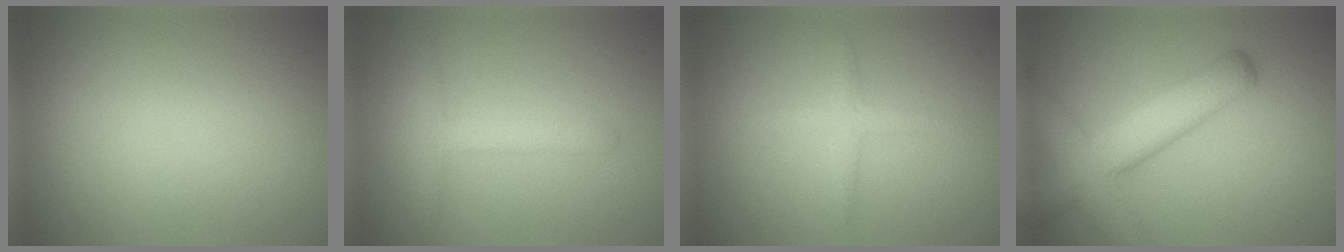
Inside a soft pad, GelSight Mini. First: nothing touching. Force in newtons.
{"total": 2.3, "press": 2.3, "slide": 0.2}
{"total": 1.5, "press": 1.5, "slide": 0.0}
{"total": 7.2, "press": 7.2, "slide": 0.3}